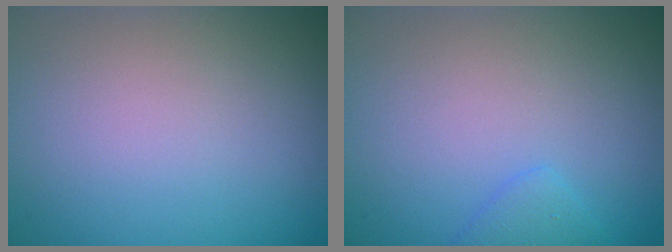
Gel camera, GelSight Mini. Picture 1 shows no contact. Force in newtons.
{"total": 1.5, "press": 1.5, "slide": 0.0}